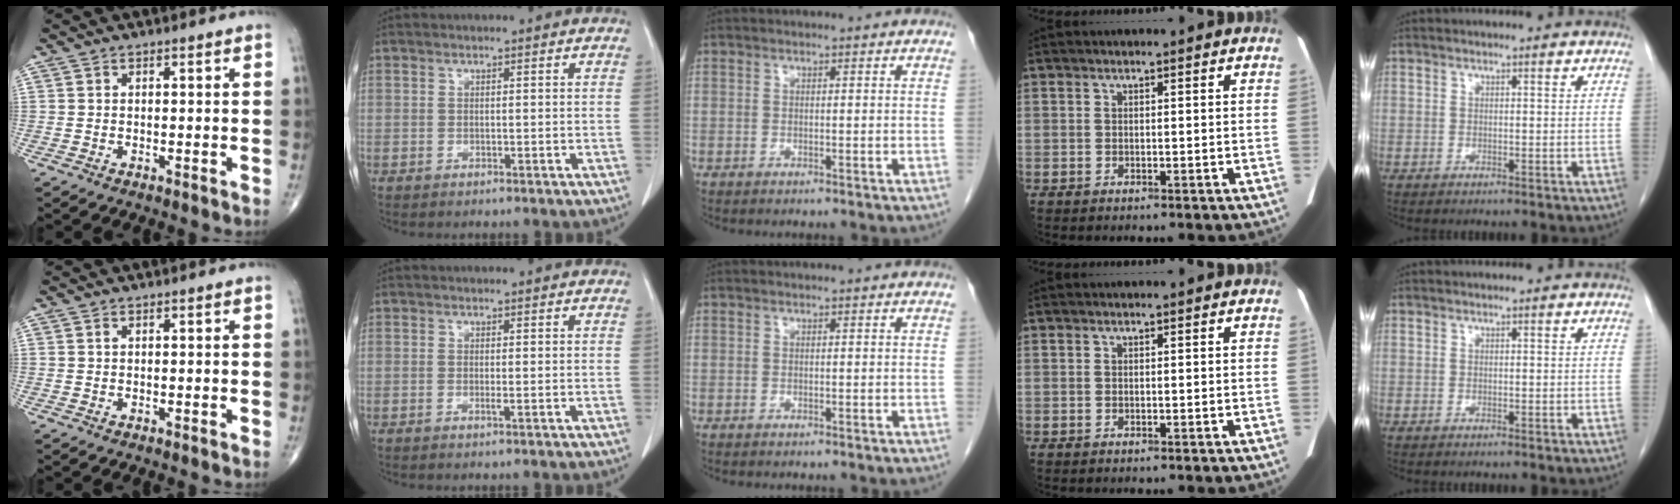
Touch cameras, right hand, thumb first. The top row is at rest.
{"index": {"total": 0.6, "force": [-0.1, 0.0, 0.6], "torque": [-0.014, -0.002, -0.001]}}